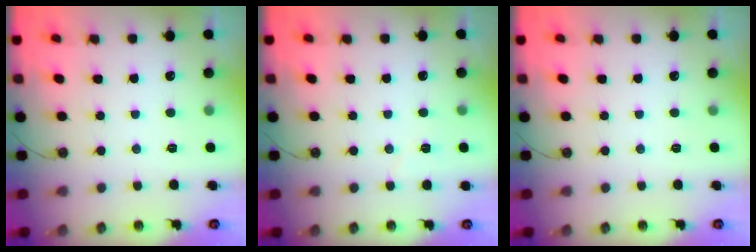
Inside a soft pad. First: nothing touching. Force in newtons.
{"total": 4.7, "press": 3.8, "slide": 2.8}
{"total": 0.0}